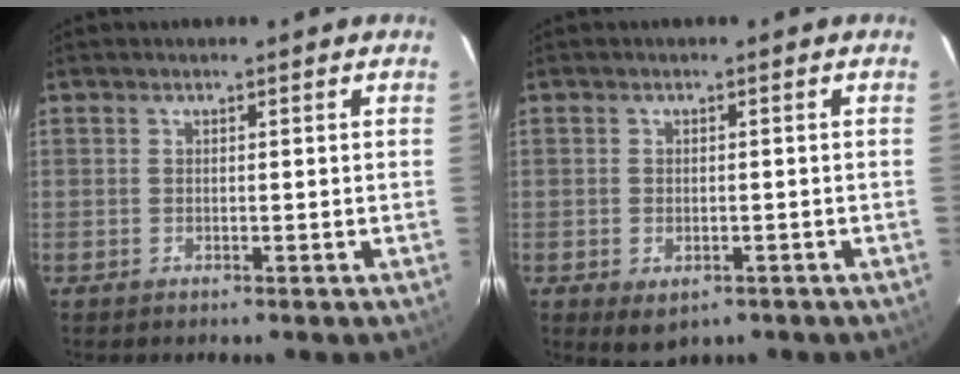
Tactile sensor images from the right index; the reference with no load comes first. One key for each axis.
{"total": 3.9, "fx": -1.8, "fy": 2.7, "fz": 2.3, "tx": -0.043, "ty": -0.012, "tz": -0.021}